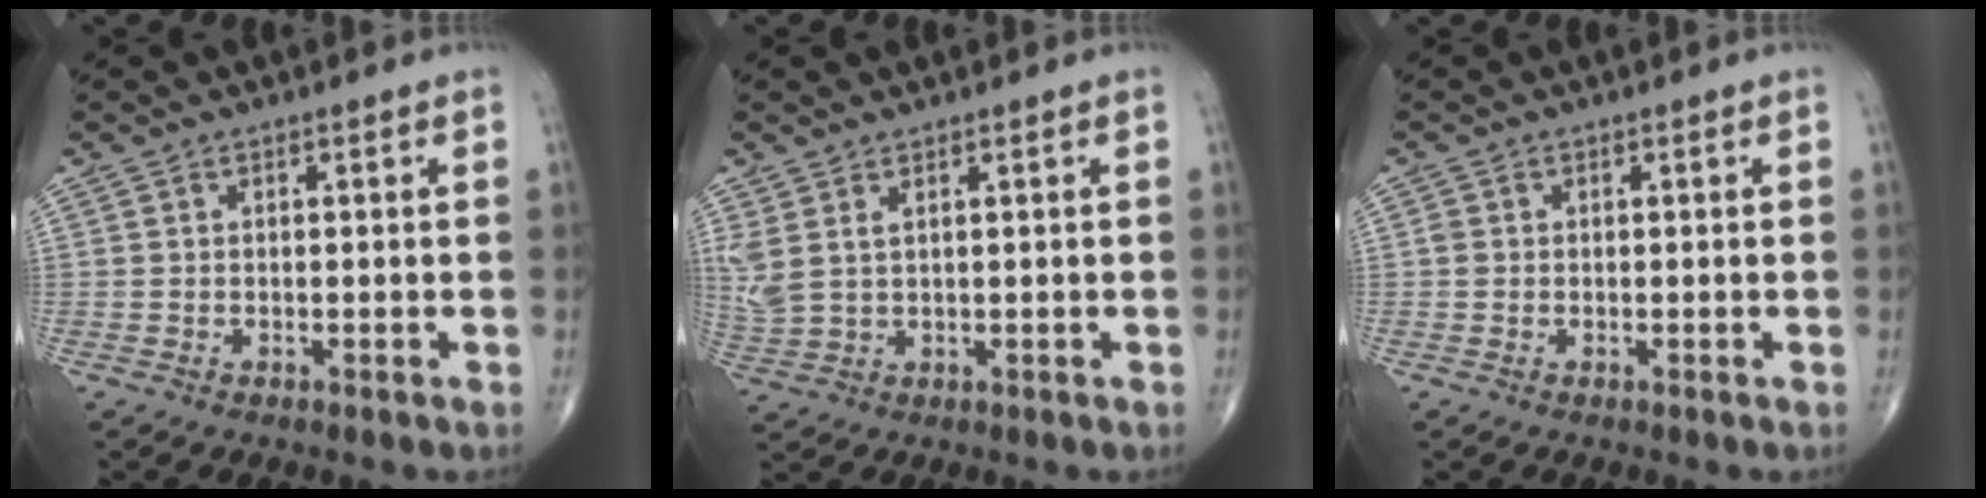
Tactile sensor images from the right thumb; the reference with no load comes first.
{"total": 4.7, "force": [1.9, 2.4, 3.6], "torque": [-0.099, 0.000, 0.048]}
{"total": 1.0, "force": [0.0, 0.9, 0.4], "torque": [-0.007, 0.001, 0.000]}